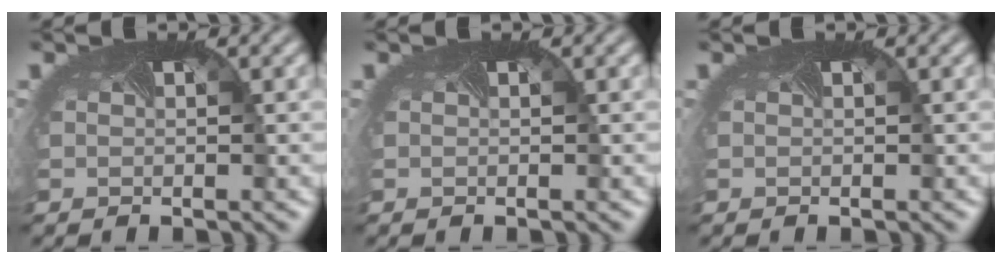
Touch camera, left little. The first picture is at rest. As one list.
[{"total": 0.0}, {"total": 0.0}]